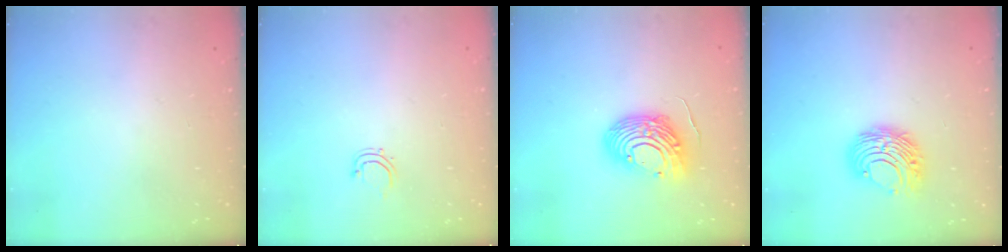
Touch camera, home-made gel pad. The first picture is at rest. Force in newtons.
{"total": 2.8, "press": 2.7, "slide": 0.5}
{"total": 12.9, "press": 12.9, "slide": 1.2}
{"total": 8.6, "press": 8.6, "slide": 0.5}